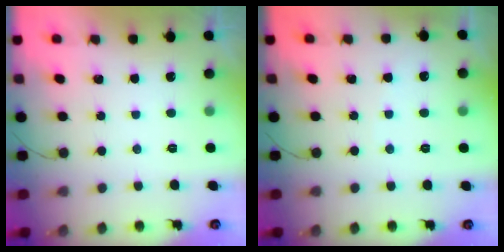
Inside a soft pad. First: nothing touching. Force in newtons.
{"total": 2.7, "press": 2.7, "slide": 0.3}